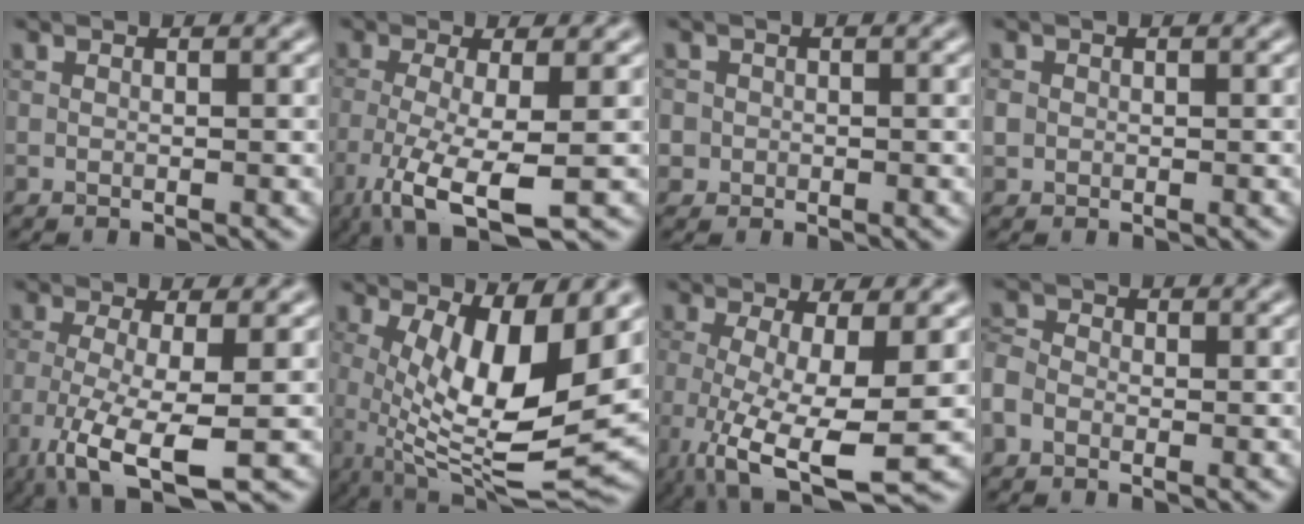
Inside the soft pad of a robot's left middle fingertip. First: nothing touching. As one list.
[{"total": 7.2, "force": [-3.1, 1.9, 6.2], "torque": [-0.129, -0.015, -0.058]}, {"total": 1.9, "force": [-0.3, 1.9, 0.2], "torque": [0.007, 0.008, -0.011]}, {"total": 1.1, "force": [0.0, 1.0, 0.3], "torque": [-0.003, -0.001, -0.005]}, {"total": 7.4, "force": [-3.3, 1.9, 6.3], "torque": [-0.131, -0.015, -0.064]}, {"total": 10.7, "force": [1.0, 3.3, 10.1], "torque": [-0.178, -0.021, 0.024]}, {"total": 8.5, "force": [-2.1, 2.2, 7.9], "torque": [-0.153, -0.026, -0.031]}, {"total": 2.3, "force": [-1.1, 1.7, 1.0], "torque": [-0.027, 0.002, -0.031]}]